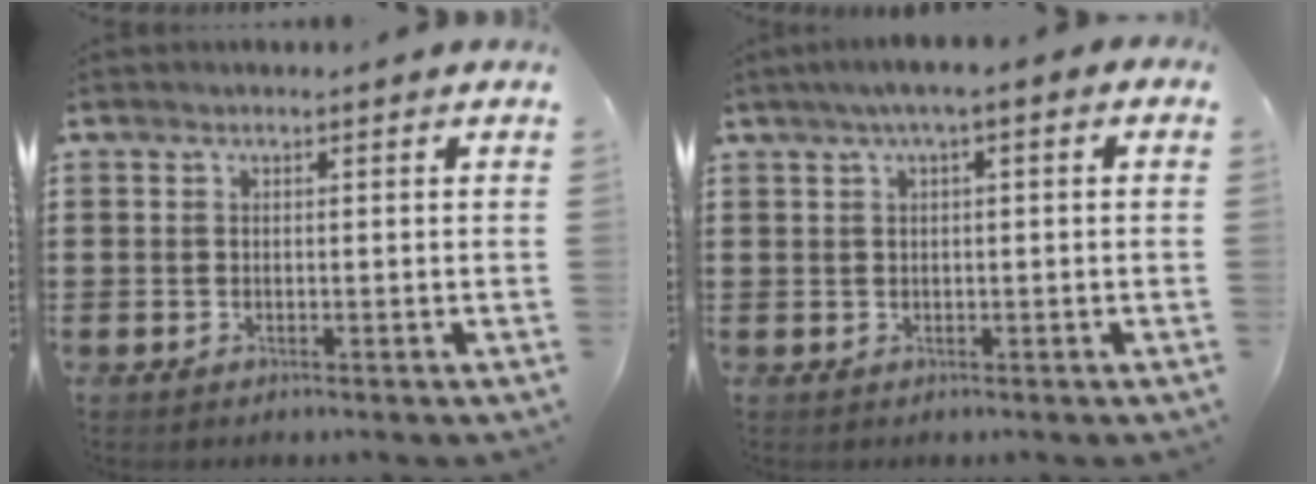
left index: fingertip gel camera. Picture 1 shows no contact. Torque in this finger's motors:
{"motor_torque": [1.44, -0.69, 0.72, 0.17]}